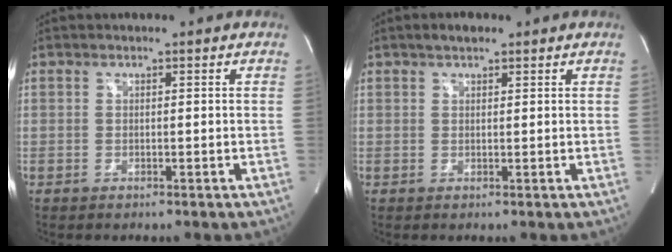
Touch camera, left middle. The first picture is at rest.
{"total": 2.1, "force": [1.6, 0.9, 1.2], "torque": [-0.022, 0.013, 0.025]}